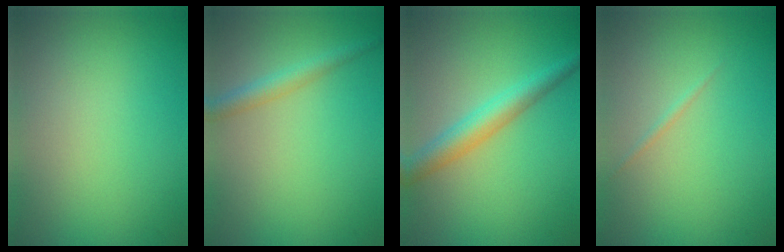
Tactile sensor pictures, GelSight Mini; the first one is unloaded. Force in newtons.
{"total": 2.2, "press": 2.2, "slide": 0.1}
{"total": 3.7, "press": 3.7, "slide": 0.0}
{"total": 0.6, "press": 0.6, "slide": 0.0}